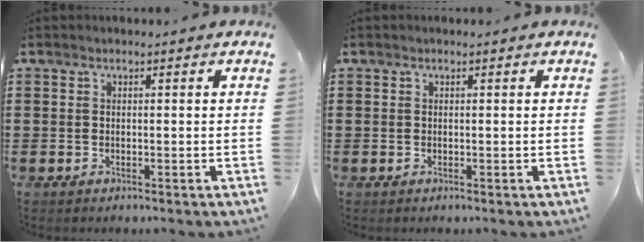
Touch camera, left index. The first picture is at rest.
{"total": 0.0}